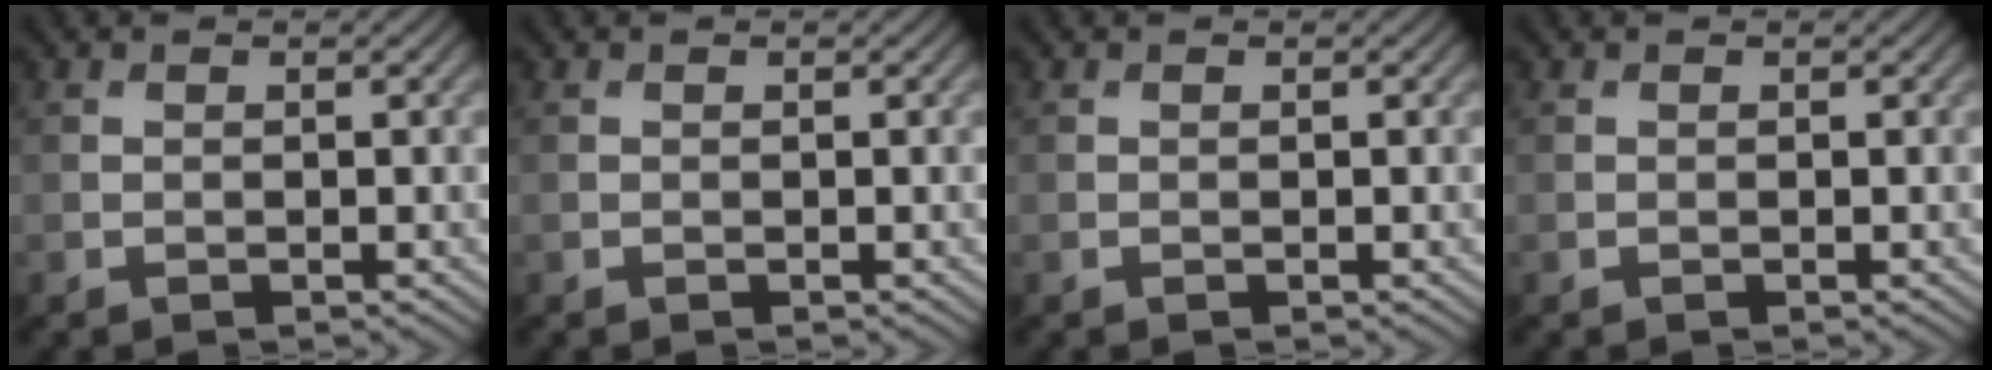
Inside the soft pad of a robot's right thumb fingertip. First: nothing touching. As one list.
[{"total": 0.0}, {"total": 0.0}, {"total": 0.0}]